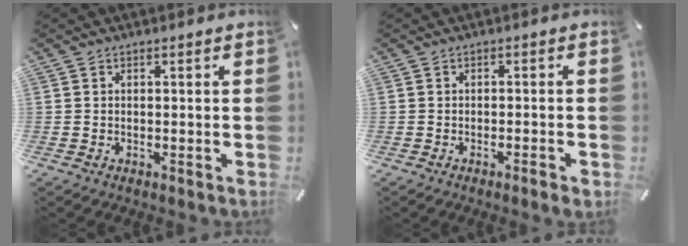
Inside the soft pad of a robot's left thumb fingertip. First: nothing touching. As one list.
[{"total": 2.3, "force": [-1.3, 0.5, 1.9], "torque": [-0.028, 0.003, -0.022]}]